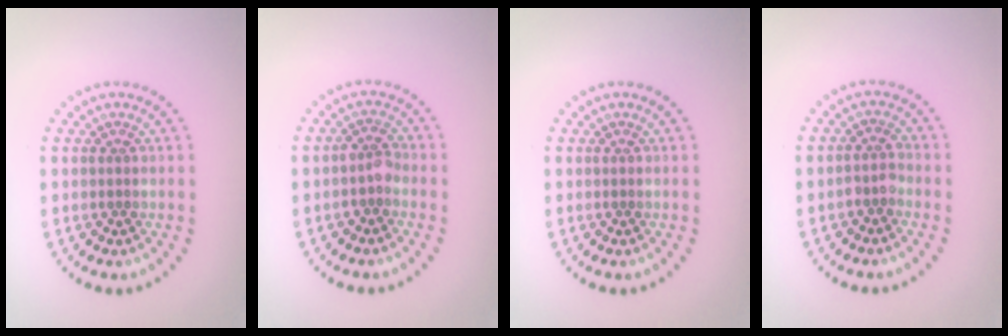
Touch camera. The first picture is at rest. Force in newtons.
{"total": 1.7, "press": 1.4, "slide": 0.9}
{"total": 0.0}
{"total": 1.5, "press": 1.2, "slide": 0.9}